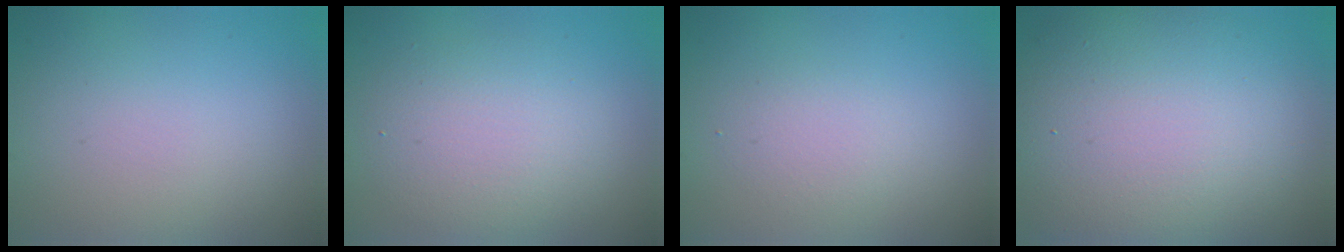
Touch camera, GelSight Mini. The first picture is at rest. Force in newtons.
{"total": 4.2, "press": 4.2, "slide": 0.1}
{"total": 1.7, "press": 1.7, "slide": 0.2}
{"total": 13.4, "press": 13.4, "slide": 0.9}